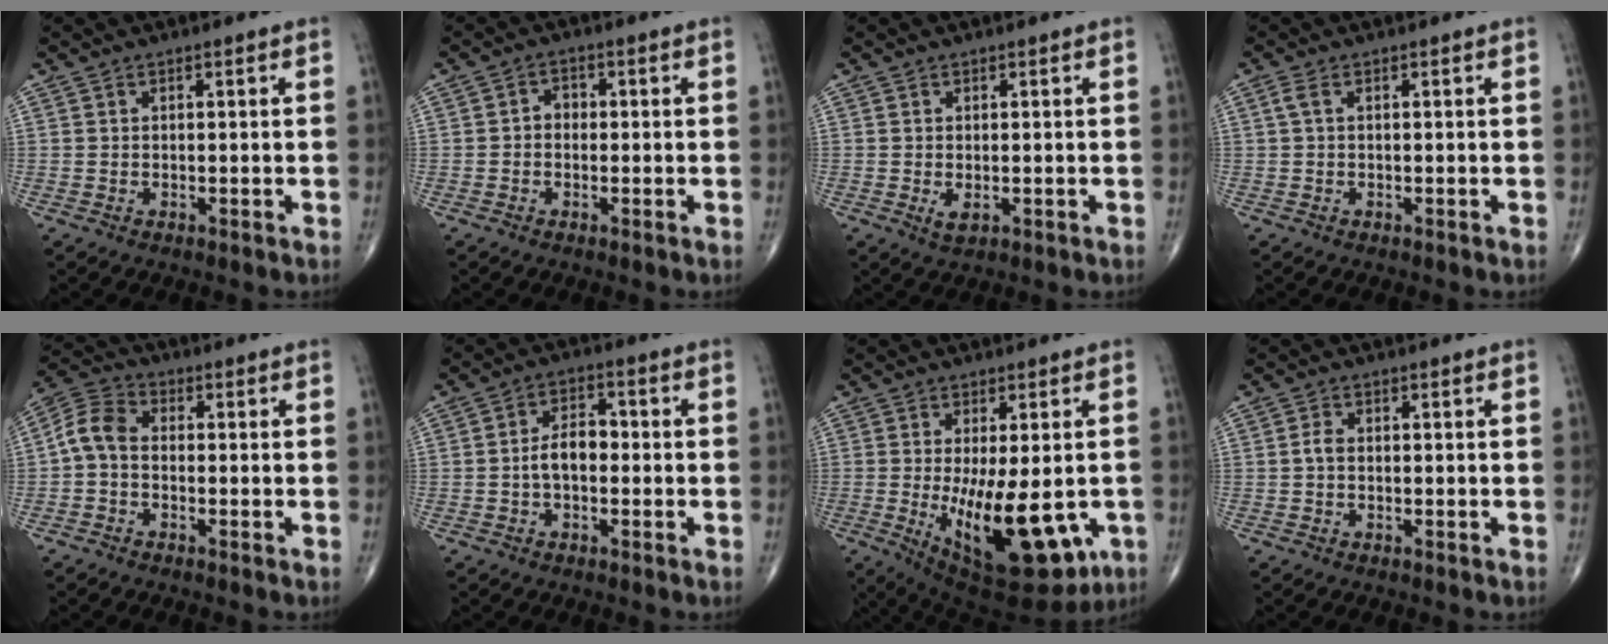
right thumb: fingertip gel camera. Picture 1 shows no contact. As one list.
[{"total": 2.4, "force": [-0.3, 1.9, 1.4], "torque": [-0.009, 0.012, -0.013]}, {"total": 2.0, "force": [-0.4, 1.0, 1.7], "torque": [-0.029, -0.004, 0.000]}, {"total": 1.5, "force": [0.2, 0.5, 1.3], "torque": [-0.039, 0.009, 0.006]}, {"total": 6.1, "force": [-0.8, 4.1, 4.5], "torque": [-0.084, 0.022, -0.032]}, {"total": 5.7, "force": [-0.8, 3.4, 4.5], "torque": [-0.070, 0.023, -0.021]}, {"total": 18.5, "force": [-3.8, 7.5, 16.4], "torque": [-0.237, -0.029, -0.029]}, {"total": 1.6, "force": [-0.2, 1.0, 1.2], "torque": [-0.022, 0.002, -0.007]}]